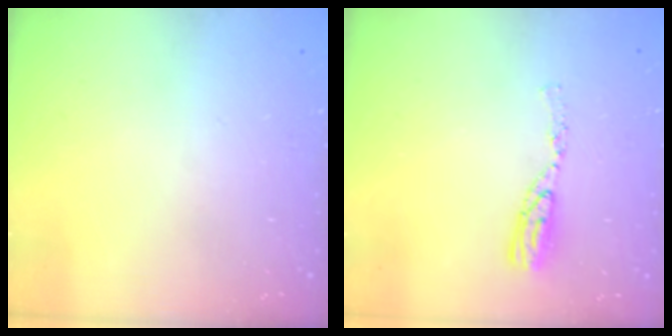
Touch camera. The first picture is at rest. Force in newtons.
{"total": 7.0, "press": 7.0, "slide": 0.6}